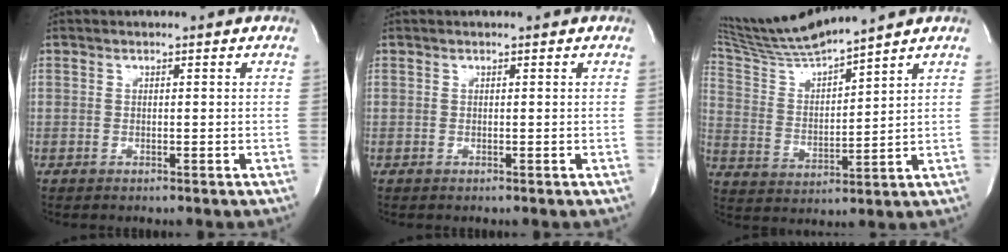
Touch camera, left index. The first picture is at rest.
{"total": 0.0}
{"total": 11.7, "force": [10.9, -1.2, 4.1], "torque": [-0.088, 0.002, 0.216]}